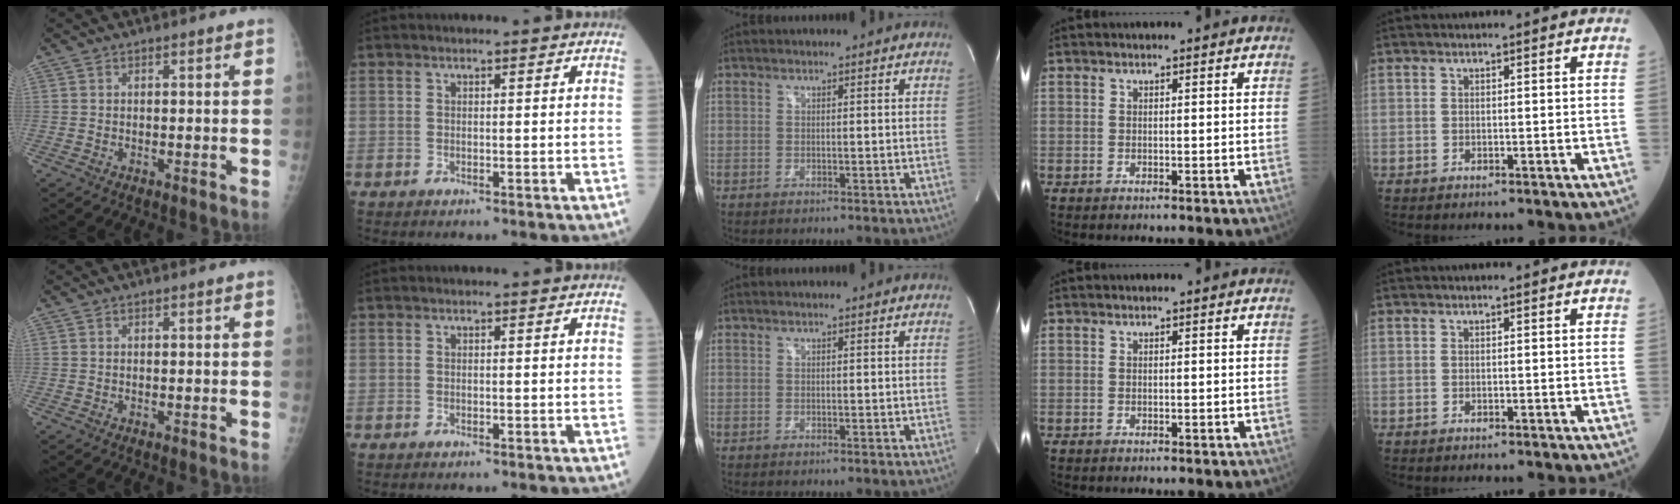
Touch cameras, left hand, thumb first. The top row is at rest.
{}